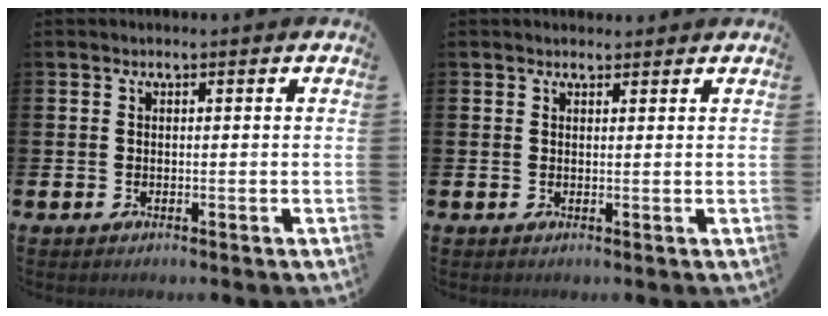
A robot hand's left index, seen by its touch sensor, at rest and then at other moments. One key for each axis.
{"total": 1.1, "fx": 1.0, "fy": 0.4, "fz": 0.1, "tx": 0.012, "ty": -0.001, "tz": 0.015}